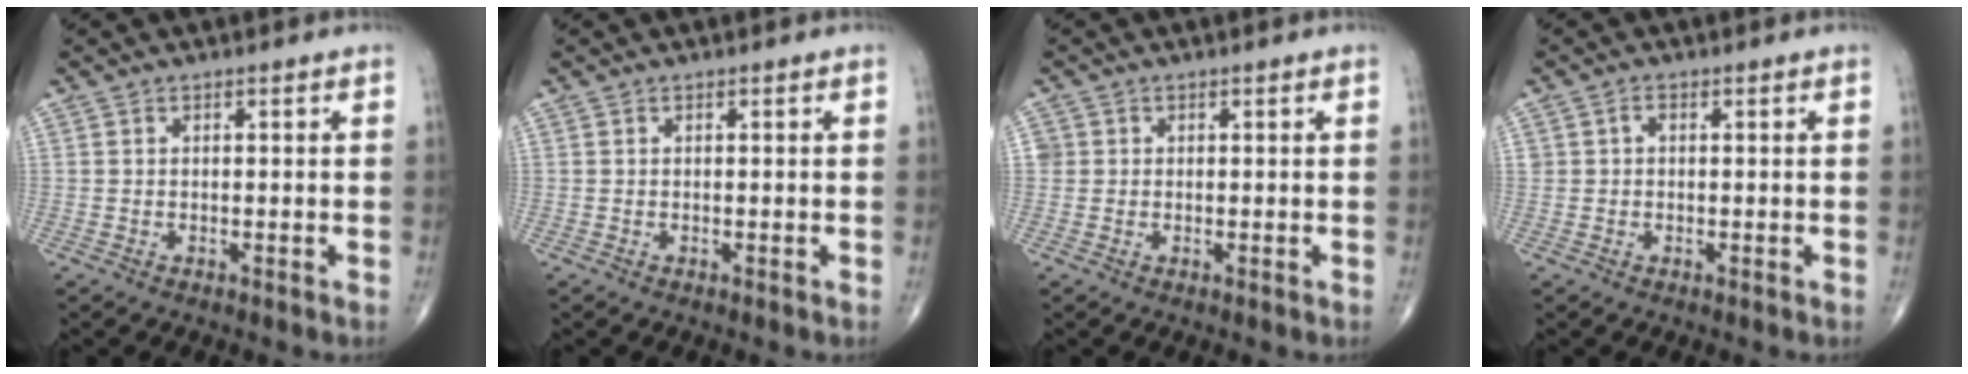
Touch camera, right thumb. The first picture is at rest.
{"total": 0.0}
{"total": 1.5, "force": [0.2, 1.5, 0.2], "torque": [0.008, 0.003, 0.002]}
{"total": 1.2, "force": [0.2, 0.9, 0.7], "torque": [-0.007, 0.004, 0.002]}